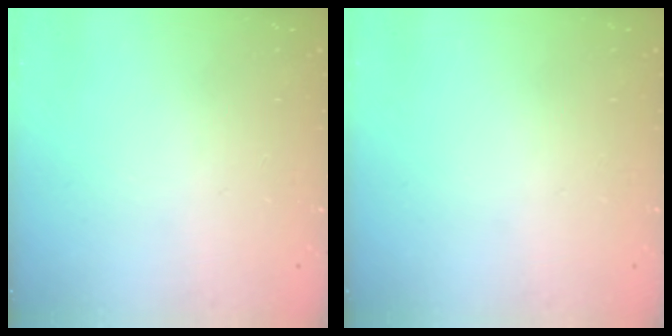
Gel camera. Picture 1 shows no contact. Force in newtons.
{"total": 0.0}